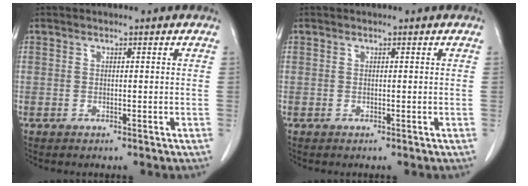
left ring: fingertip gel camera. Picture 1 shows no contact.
{"total": 0.0}